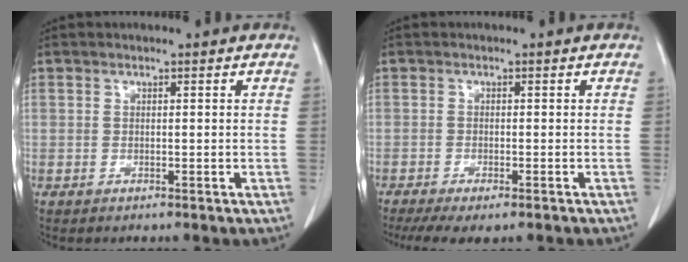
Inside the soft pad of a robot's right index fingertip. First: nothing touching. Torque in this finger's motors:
{"motor_torque": [1.09, -1.05, 0.49, 0.13]}